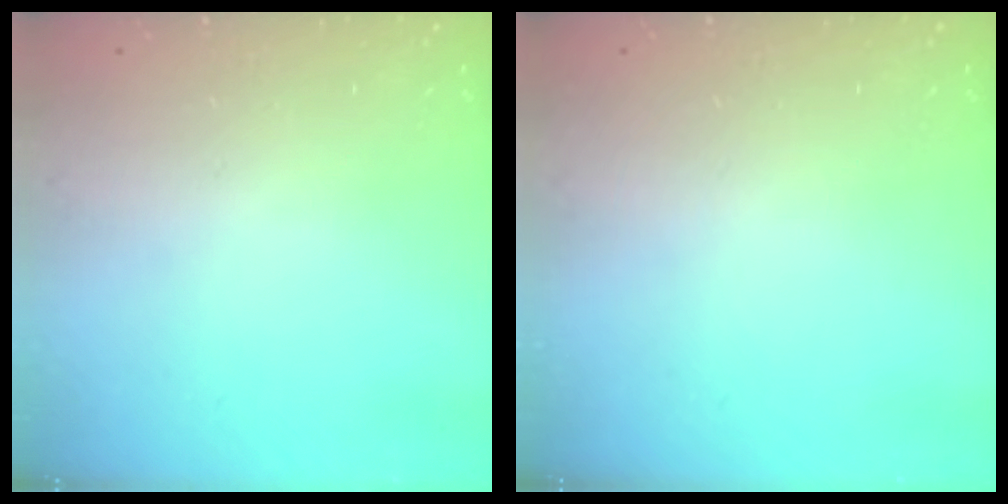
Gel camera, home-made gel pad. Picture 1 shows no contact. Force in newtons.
{"total": 0.0}